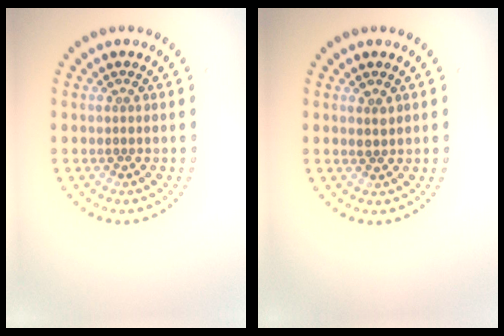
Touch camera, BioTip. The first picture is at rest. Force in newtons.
{"total": 0.8, "press": 0.7, "slide": 0.4}